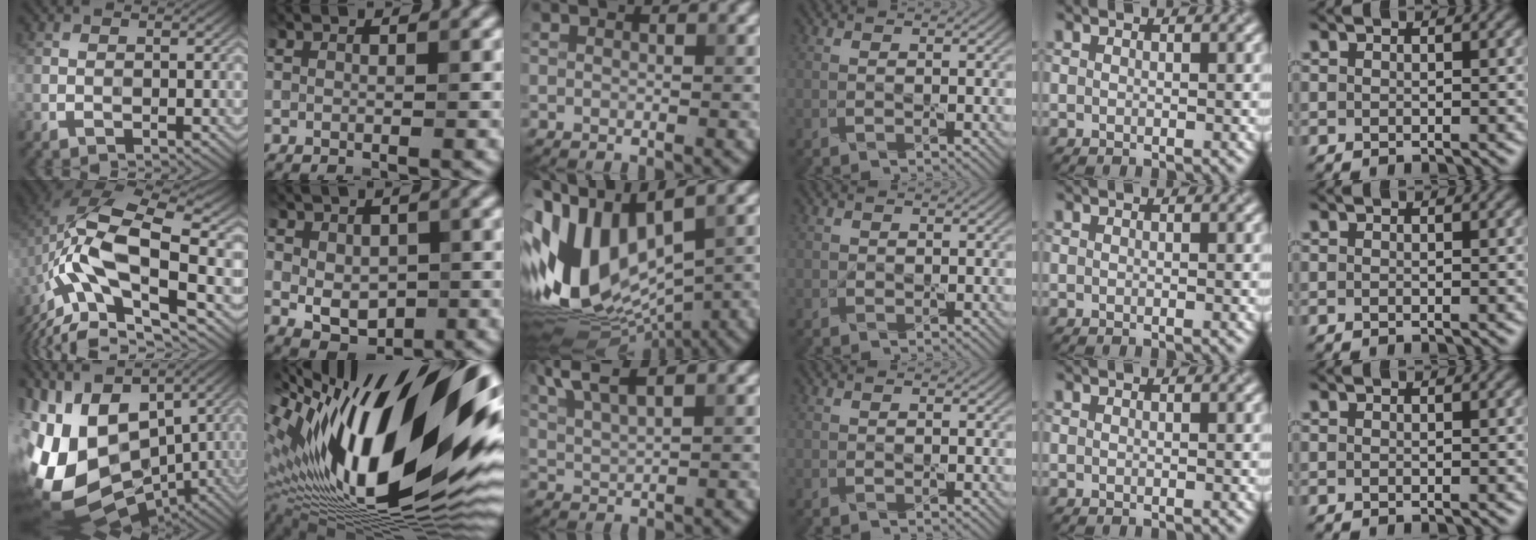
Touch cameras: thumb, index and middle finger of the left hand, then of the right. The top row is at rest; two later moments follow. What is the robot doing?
{"motion": "cut", "object": "origami paper"}